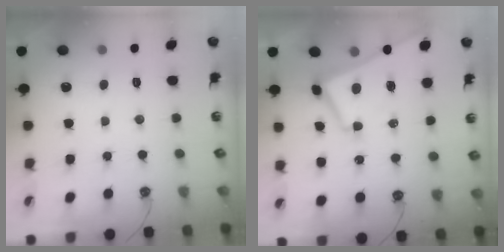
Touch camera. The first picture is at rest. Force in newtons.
{"total": 5.8, "press": 5.7, "slide": 0.8}